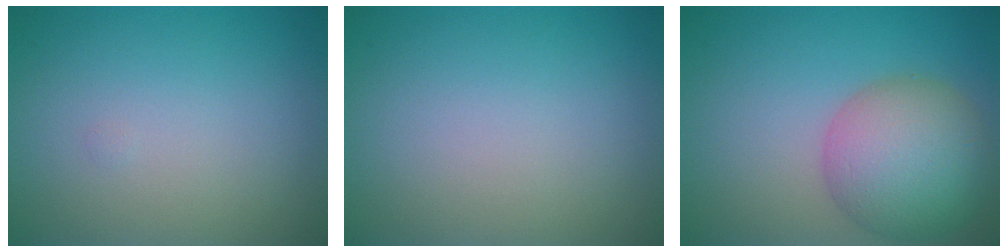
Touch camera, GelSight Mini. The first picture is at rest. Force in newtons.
{"total": 0.0}
{"total": 7.8, "press": 7.8, "slide": 0.6}